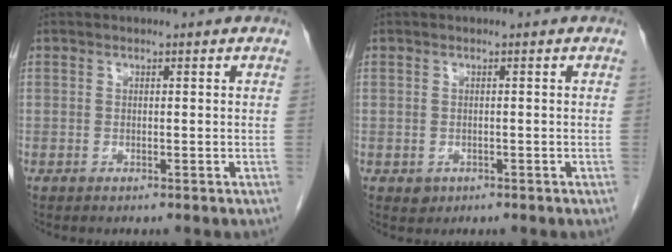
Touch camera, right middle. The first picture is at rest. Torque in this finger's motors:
{"motor_torque": [0.24, -0.03, 0.00, 0.00]}